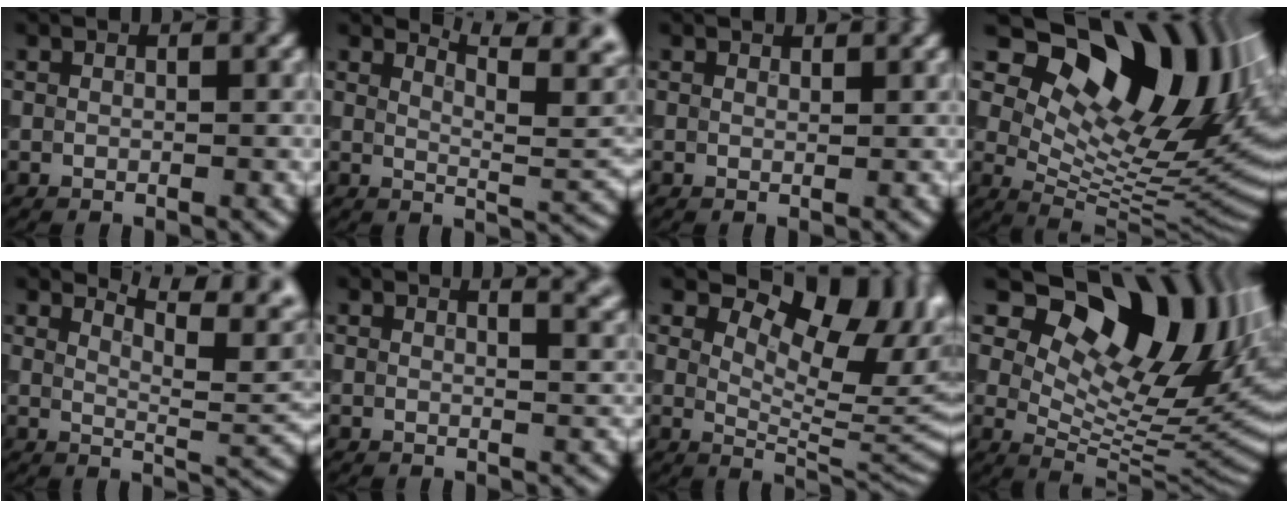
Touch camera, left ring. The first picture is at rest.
{"total": 5.4, "force": [3.5, 1.5, 3.8], "torque": [-0.046, 0.007, 0.052]}
{"total": 1.0, "force": [0.9, 0.3, 0.2], "torque": [-0.004, -0.002, 0.011]}
{"total": 15.7, "force": [7.3, 7.9, 11.5], "torque": [-0.149, 0.009, 0.123]}
{"total": 5.3, "force": [3.4, 1.5, 3.8], "torque": [-0.050, 0.005, 0.054]}
{"total": 4.9, "force": [3.1, 2.2, 3.1], "torque": [-0.003, 0.032, 0.013]}
{"total": 11.4, "force": [5.9, 5.4, 8.0], "torque": [-0.117, 0.007, 0.094]}
{"total": 14.2, "force": [6.5, 7.6, 10.0], "torque": [-0.131, 0.005, 0.110]}